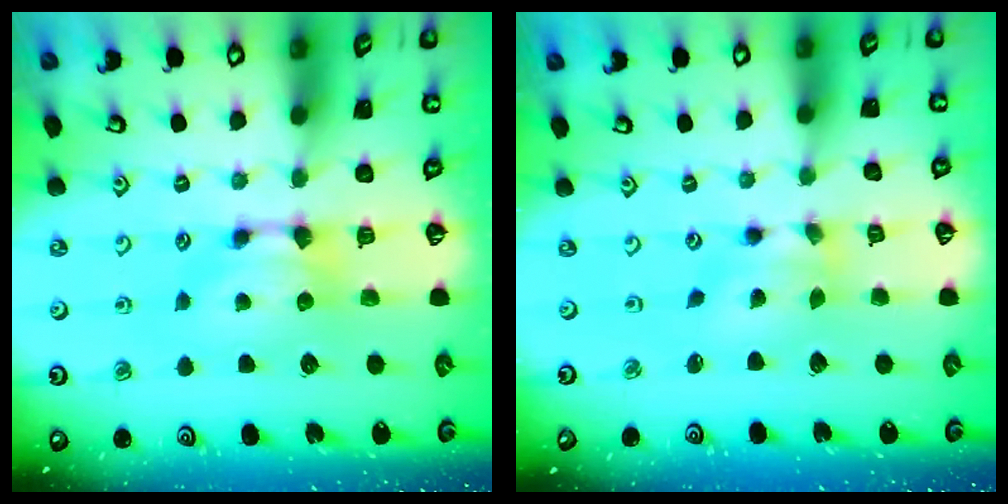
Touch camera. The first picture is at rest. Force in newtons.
{"total": 3.4, "press": 3.0, "slide": 1.7}